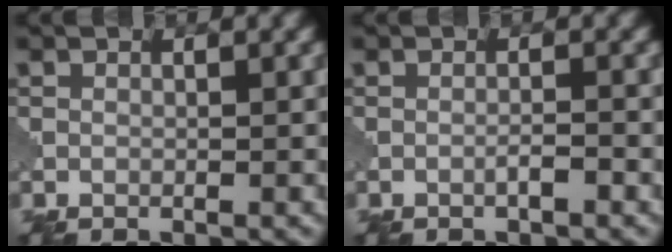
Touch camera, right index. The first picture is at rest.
{"total": 1.2, "force": [-0.6, 0.1, 1.0], "torque": [-0.015, 0.005, -0.014]}